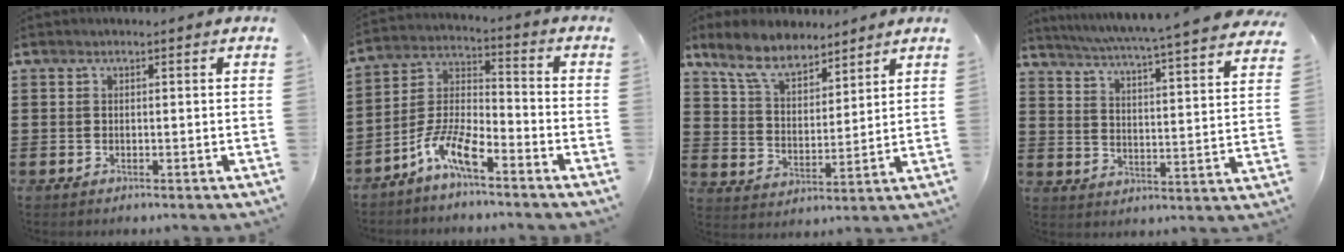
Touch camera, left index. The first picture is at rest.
{"total": 9.0, "force": [-6.9, 2.1, 5.5], "torque": [-0.127, -0.002, -0.136]}
{"total": 8.0, "force": [6.8, 2.6, 3.4], "torque": [-0.093, -0.015, 0.125]}
{"total": 4.5, "force": [4.0, -1.1, 1.8], "torque": [-0.055, -0.043, 0.059]}